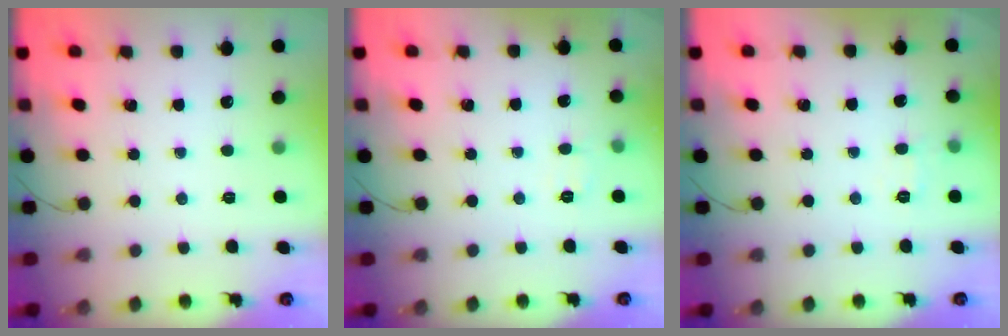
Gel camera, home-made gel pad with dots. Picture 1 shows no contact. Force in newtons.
{"total": 2.9, "press": 2.5, "slide": 1.4}
{"total": 6.1, "press": 6.0, "slide": 1.4}